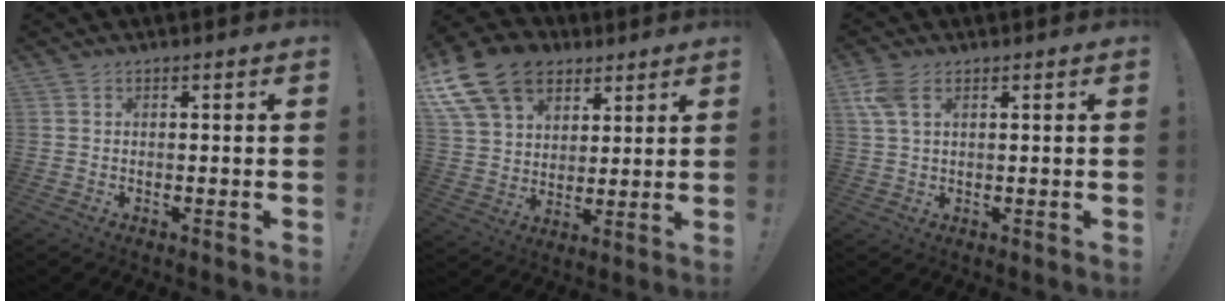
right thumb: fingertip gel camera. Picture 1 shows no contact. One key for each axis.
{"total": 18.7, "fx": 9.9, "fy": 13.0, "fz": 9.0, "tx": -0.154, "ty": -0.050, "tz": 0.186}
{"total": 6.1, "fx": 2.7, "fy": 2.9, "fz": 4.6, "tx": -0.104, "ty": -0.003, "tz": 0.051}